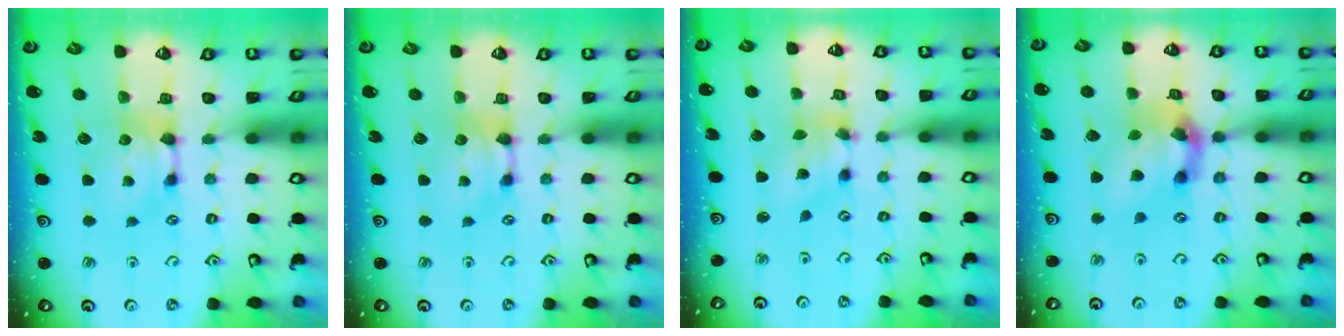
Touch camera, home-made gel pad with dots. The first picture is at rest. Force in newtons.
{"total": 0.0}
{"total": 3.2, "press": 2.8, "slide": 1.6}
{"total": 8.3, "press": 7.9, "slide": 2.4}